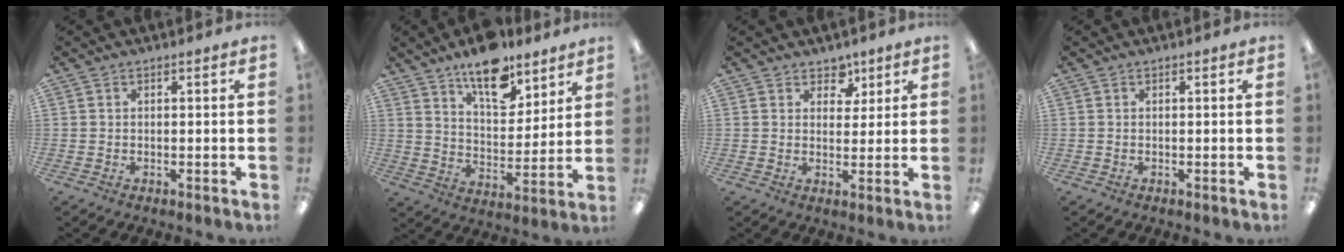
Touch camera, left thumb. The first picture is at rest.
{"total": 14.4, "force": [11.1, 6.2, 6.9], "torque": [-0.104, -0.066, 0.196]}
{"total": 5.0, "force": [3.4, 3.4, 1.4], "torque": [-0.008, -0.016, 0.057]}
{"total": 0.0}